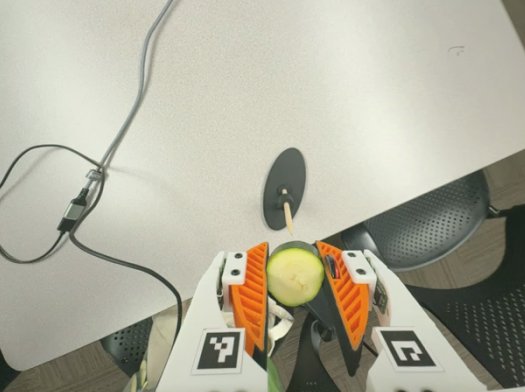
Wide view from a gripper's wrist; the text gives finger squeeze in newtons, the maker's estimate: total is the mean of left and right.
{"total": 8.3, "left": 8.2, "right": 8.4}